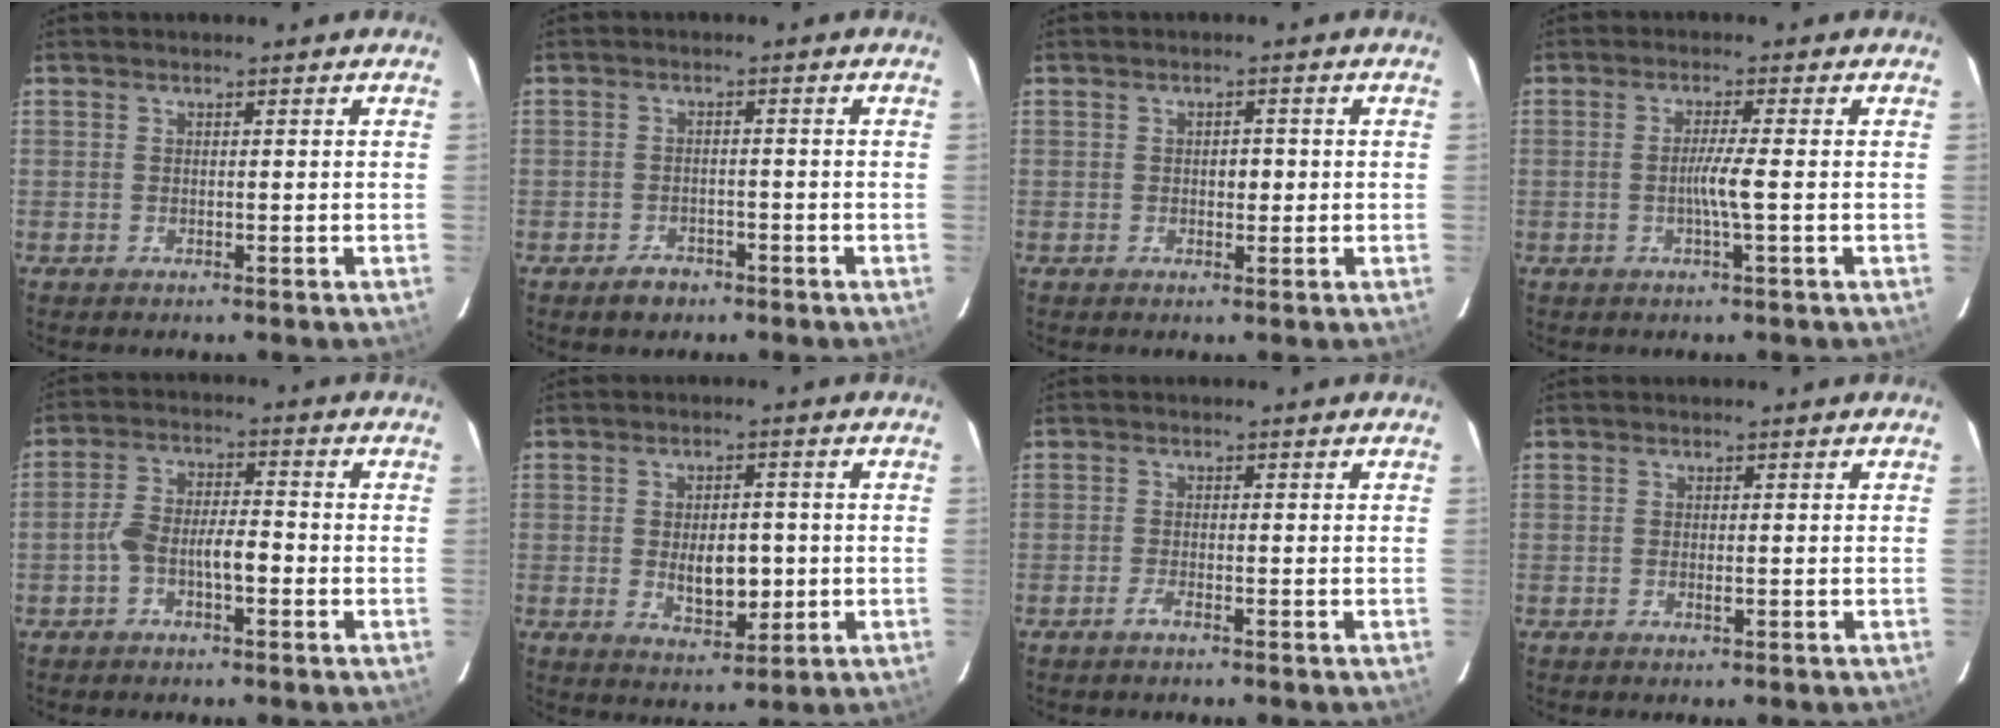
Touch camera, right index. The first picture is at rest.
{"total": 2.9, "force": [-2.1, 1.9, 0.9], "torque": [-0.014, 0.005, -0.027]}
{"total": 1.9, "force": [-0.1, 1.0, 1.7], "torque": [-0.025, 0.003, -0.001]}
{"total": 3.4, "force": [-0.6, -0.7, 3.3], "torque": [-0.062, -0.003, -0.011]}
{"total": 6.3, "force": [-2.0, 2.2, 5.6], "torque": [-0.110, 0.024, -0.037]}
{"total": 6.6, "force": [-0.5, 3.3, 5.6], "torque": [-0.089, -0.004, 0.002]}
{"total": 1.1, "force": [-0.9, -0.1, 0.7], "torque": [-0.016, 0.000, -0.018]}
{"total": 0.7, "force": [-0.1, 0.1, 0.7], "torque": [-0.014, -0.002, -0.002]}